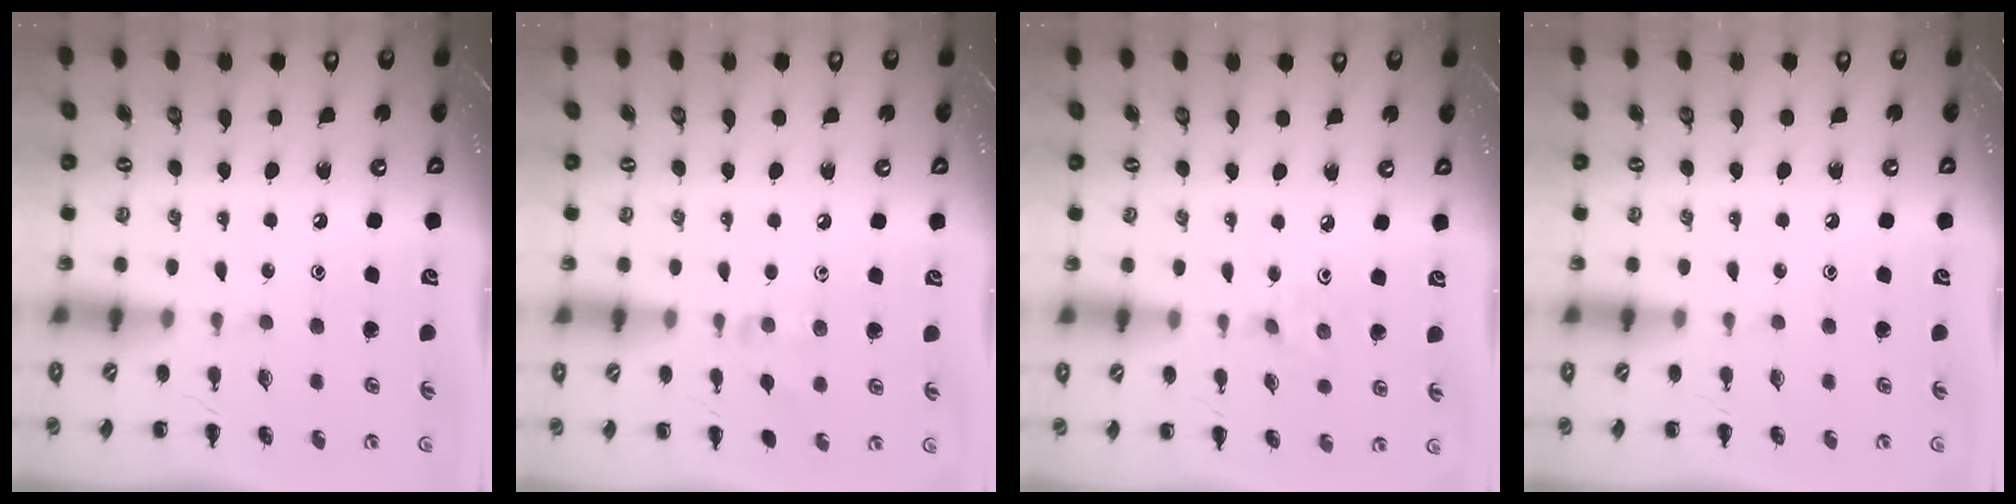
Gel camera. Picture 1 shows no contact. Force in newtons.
{"total": 5.6, "press": 5.3, "slide": 1.8}
{"total": 2.5, "press": 2.4, "slide": 0.9}
{"total": 0.0}